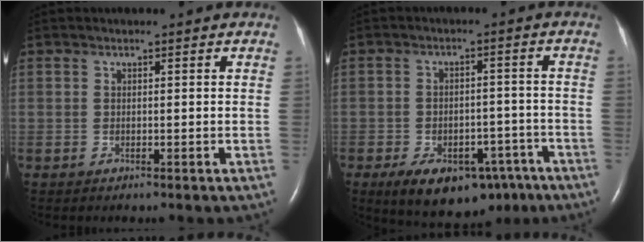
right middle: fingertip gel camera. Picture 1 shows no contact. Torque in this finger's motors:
{"motor_torque": [0.73, -0.81, 0.21, 0.06]}